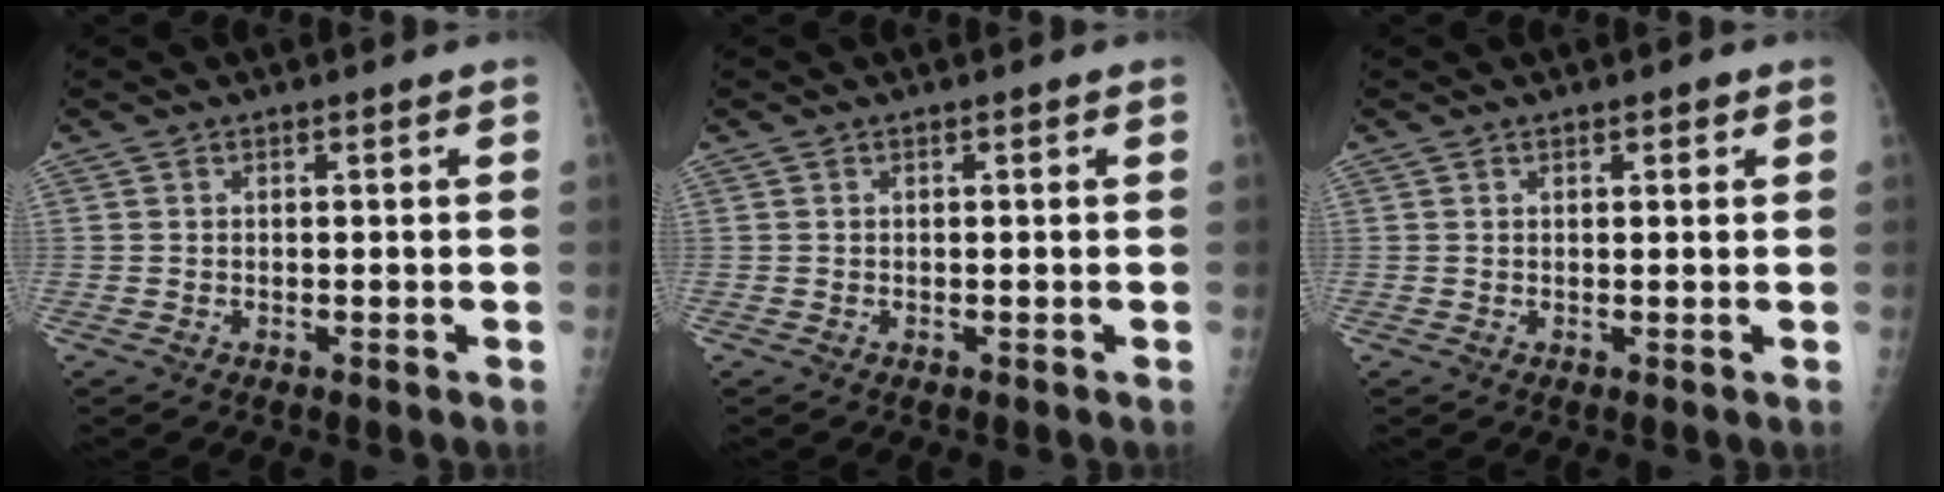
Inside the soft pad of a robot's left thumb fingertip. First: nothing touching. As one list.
[{"total": 0.0}, {"total": 1.3, "force": [0.8, 0.7, 0.8], "torque": [-0.002, -0.002, 0.009]}]